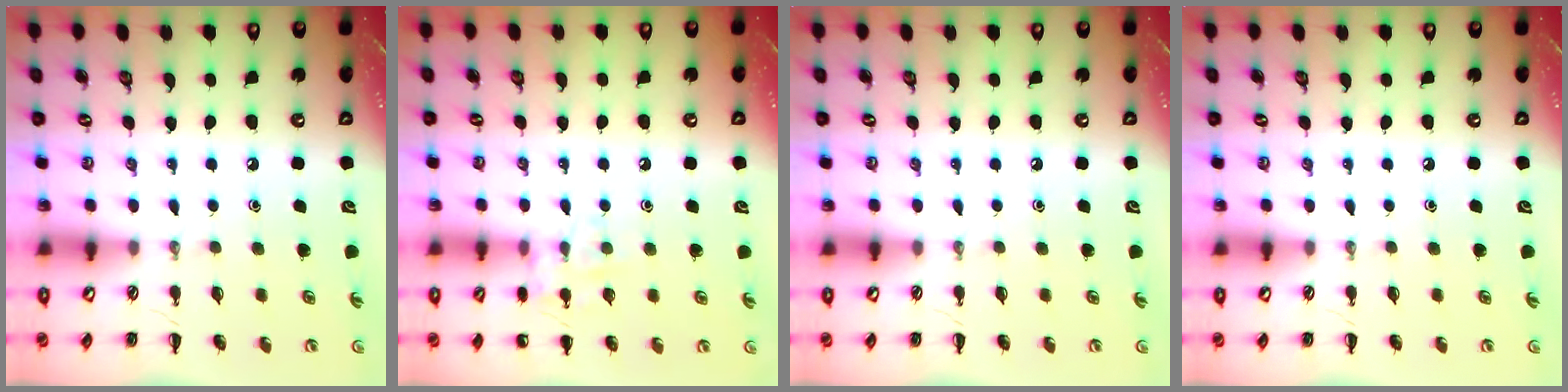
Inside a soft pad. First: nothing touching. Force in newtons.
{"total": 8.5, "press": 8.4, "slide": 1.2}
{"total": 0.0}
{"total": 0.0}